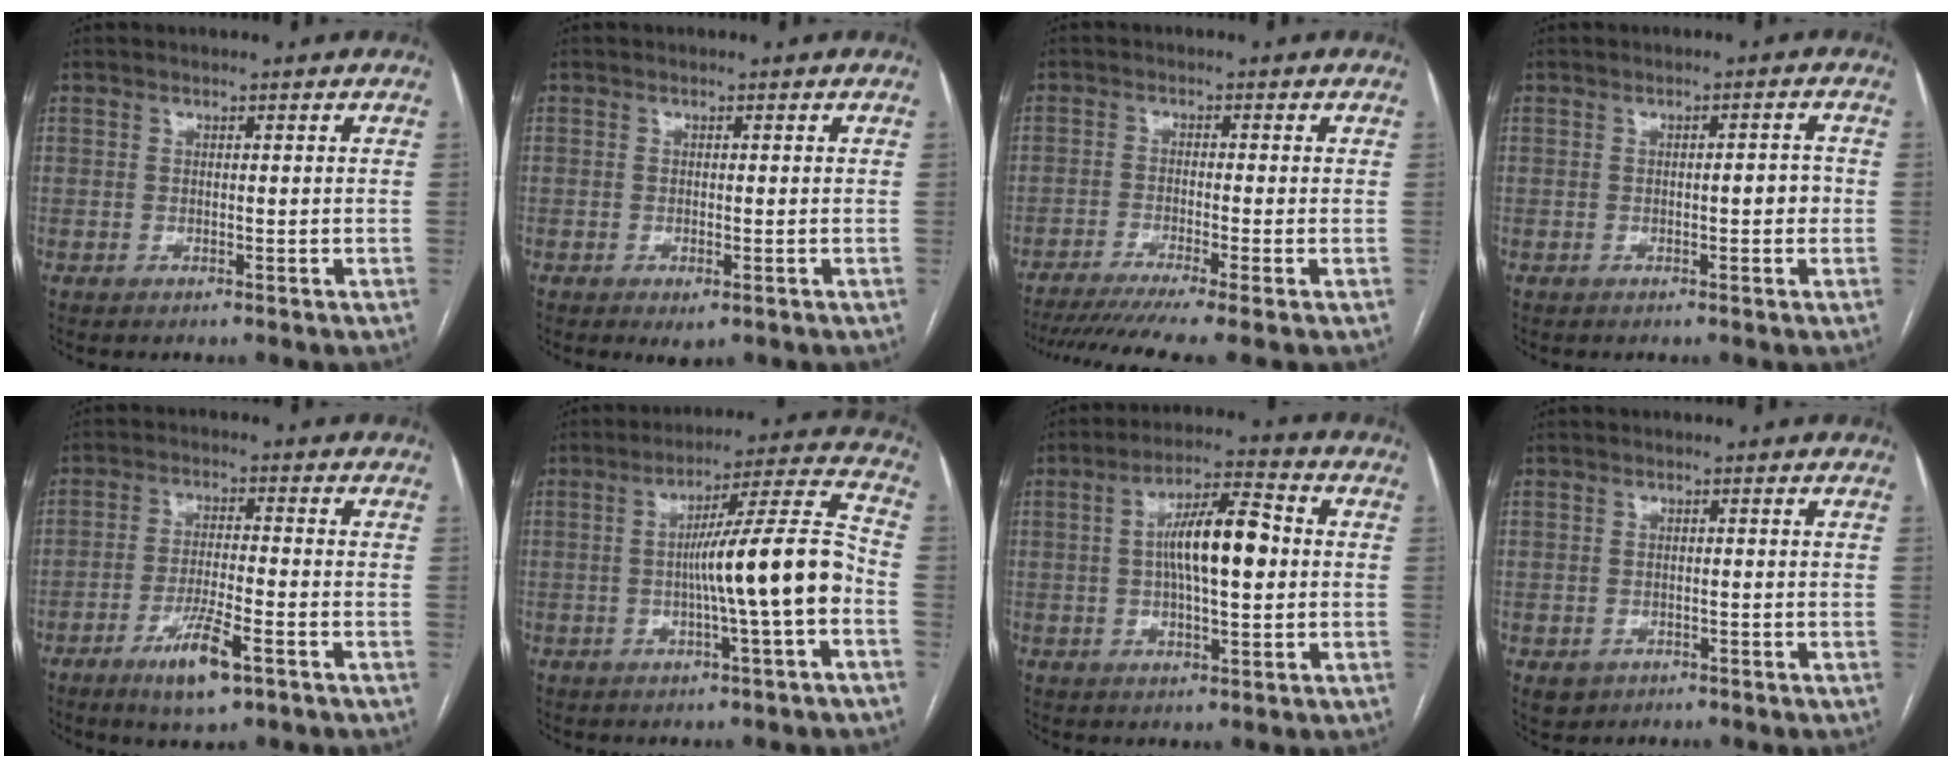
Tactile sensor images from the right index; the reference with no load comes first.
{"total": 2.0, "force": [-0.9, 0.7, 1.6], "torque": [-0.021, -0.002, -0.007]}
{"total": 10.1, "force": [-7.9, -0.9, 6.2], "torque": [-0.089, -0.018, -0.122]}
{"total": 2.4, "force": [-0.4, 0.8, 2.3], "torque": [-0.028, 0.005, -0.005]}
{"total": 7.7, "force": [-4.3, 1.2, 6.3], "torque": [-0.120, -0.011, -0.071]}
{"total": 12.6, "force": [-2.5, -0.6, 12.4], "torque": [-0.195, 0.018, -0.041]}
{"total": 10.6, "force": [0.7, 2.6, 10.3], "torque": [-0.187, 0.021, 0.010]}
{"total": 2.7, "force": [-1.2, 2.3, 0.6], "torque": [-0.005, 0.004, -0.010]}